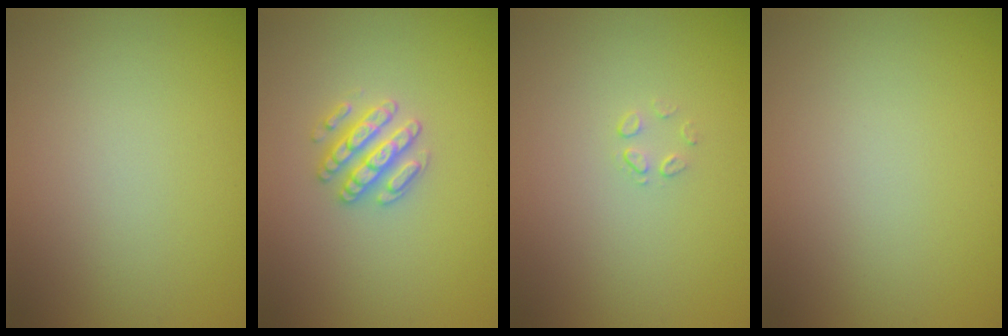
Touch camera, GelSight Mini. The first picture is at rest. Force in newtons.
{"total": 2.8, "press": 2.7, "slide": 0.6}
{"total": 0.7, "press": 0.4, "slide": 0.6}
{"total": 0.0}